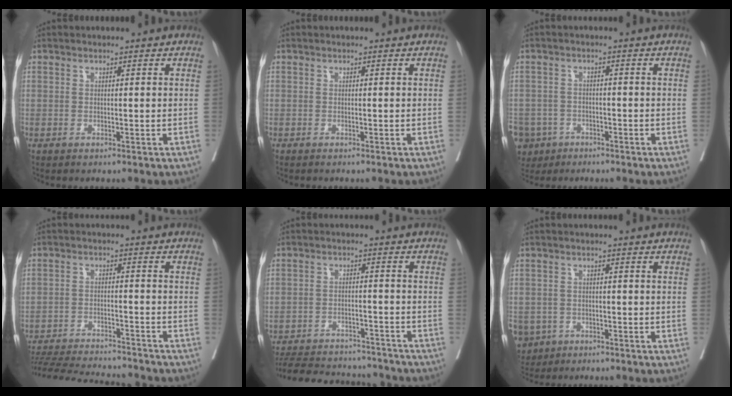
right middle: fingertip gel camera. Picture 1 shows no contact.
{"total": 1.0, "force": [-0.8, -0.1, 0.5], "torque": [-0.006, 0.001, -0.011]}
{"total": 9.7, "force": [-5.7, 7.6, 1.9], "torque": [-0.070, -0.004, -0.092]}
{"total": 18.2, "force": [-17.0, 1.9, 6.3], "torque": [-0.132, -0.026, -0.249]}
{"total": 17.1, "force": [-15.7, 4.5, 5.0], "torque": [-0.111, -0.001, -0.220]}
{"total": 6.3, "force": [-3.5, 5.1, 1.0], "torque": [-0.031, 0.003, -0.055]}